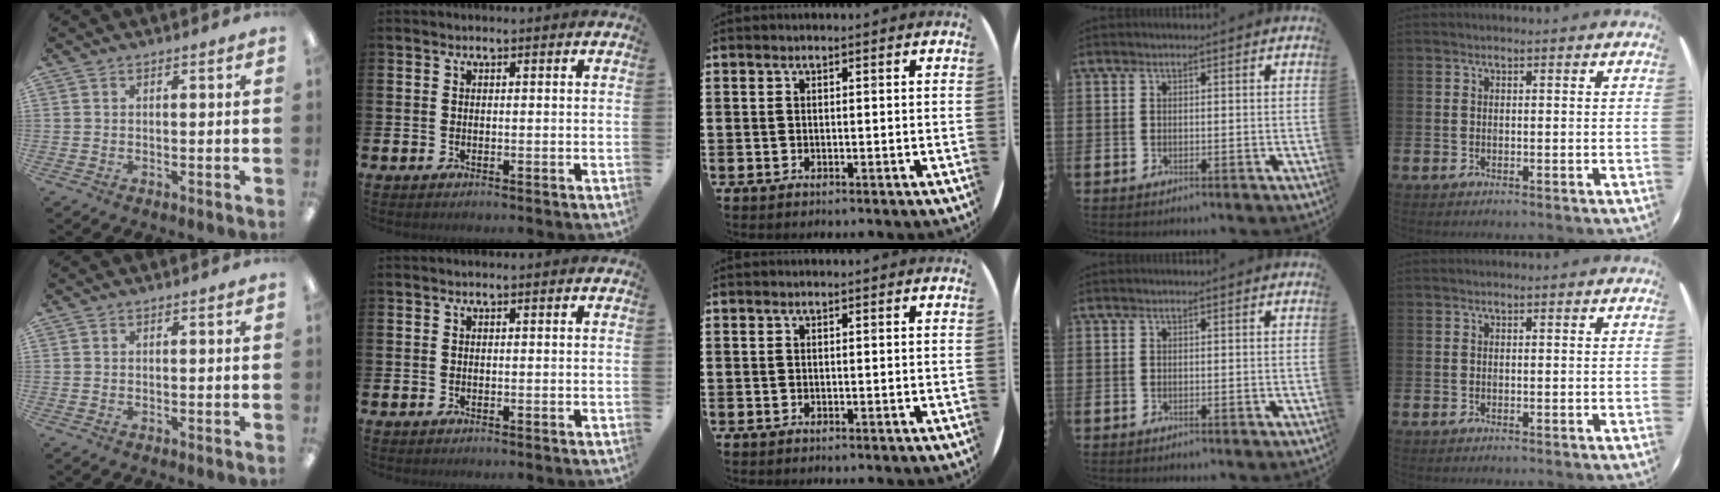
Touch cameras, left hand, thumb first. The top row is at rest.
{}